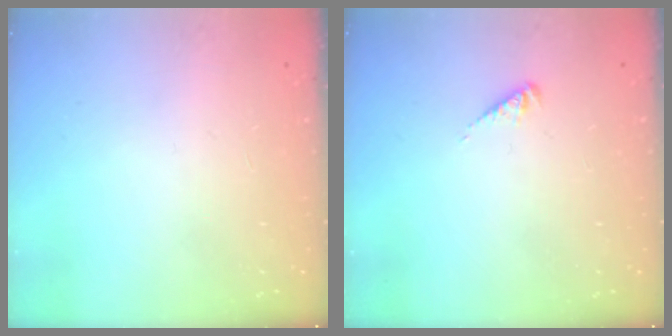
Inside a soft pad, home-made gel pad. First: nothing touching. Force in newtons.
{"total": 2.1, "press": 2.0, "slide": 0.4}